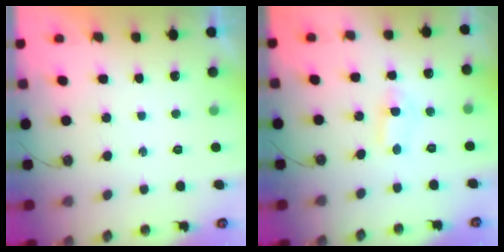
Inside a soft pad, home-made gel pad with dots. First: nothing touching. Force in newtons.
{"total": 1.2, "press": 1.0, "slide": 0.7}